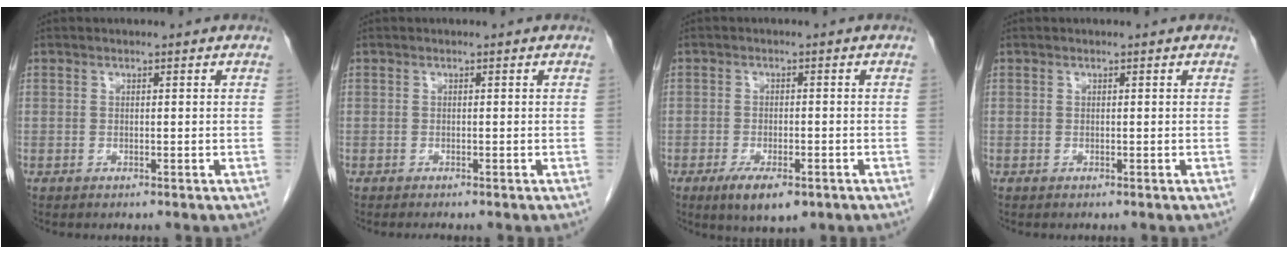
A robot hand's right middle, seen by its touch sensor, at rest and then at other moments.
{"total": 0.9, "force": [-0.8, -0.1, 0.4], "torque": [-0.008, -0.003, -0.010]}
{"total": 5.9, "force": [-3.4, 2.1, 4.3], "torque": [-0.073, -0.010, -0.048]}
{"total": 0.0}